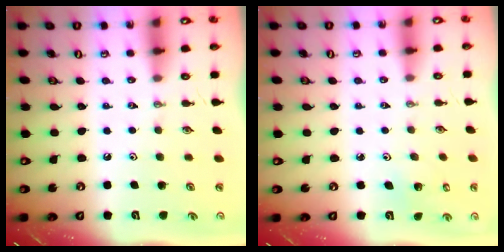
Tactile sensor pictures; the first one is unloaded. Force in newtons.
{"total": 2.2, "press": 2.2, "slide": 0.2}